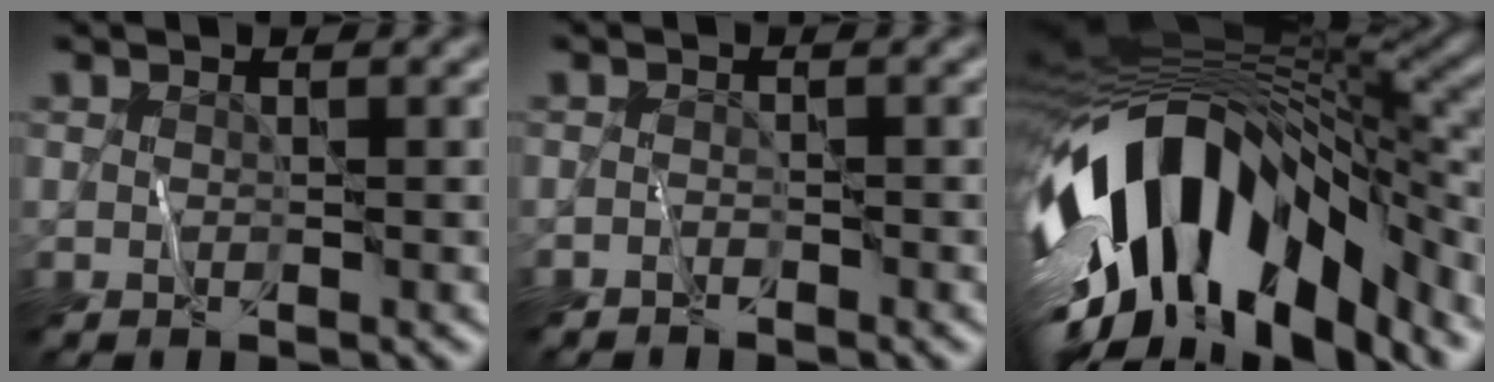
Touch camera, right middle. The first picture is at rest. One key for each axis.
{"total": 0.7, "fx": -0.7, "fy": 0.1, "fz": 0.0, "tx": 0.001, "ty": 0.004, "tz": -0.016}
{"total": 15.2, "fx": -6.4, "fy": 7.6, "fz": 11.5, "tx": -0.213, "ty": 0.010, "tz": -0.105}